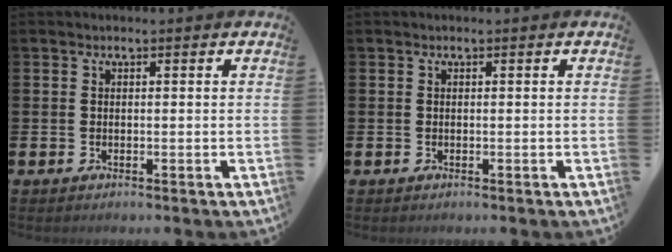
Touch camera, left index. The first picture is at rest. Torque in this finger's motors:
{"motor_torque": [0.00, 0.00, 0.00, 0.01]}